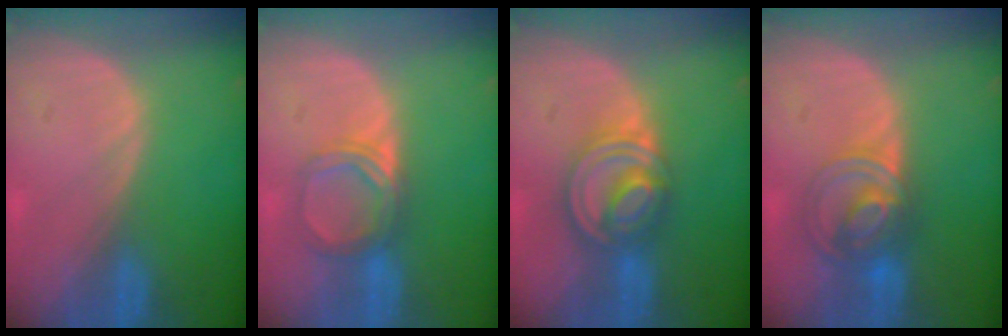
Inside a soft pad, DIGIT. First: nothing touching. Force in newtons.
{"total": 5.1, "press": 4.8, "slide": 1.8}
{"total": 8.2, "press": 6.9, "slide": 4.4}
{"total": 7.1, "press": 6.5, "slide": 2.9}